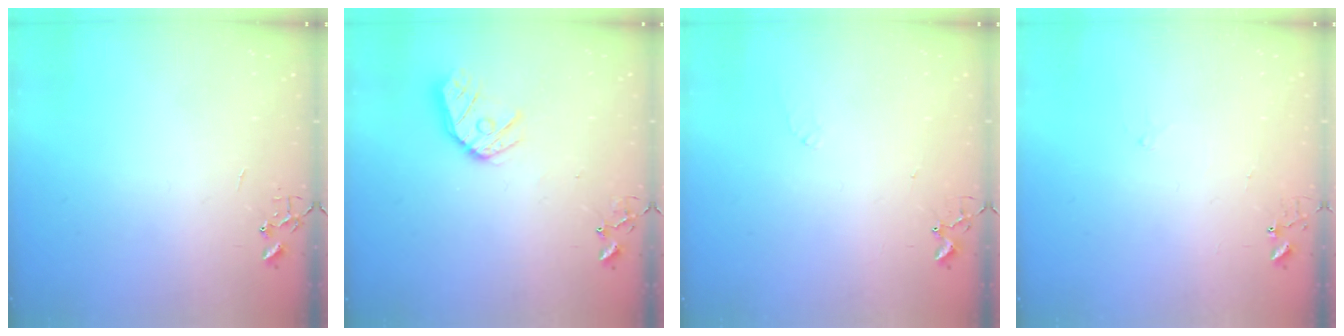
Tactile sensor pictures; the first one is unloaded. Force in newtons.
{"total": 12.6, "press": 12.5, "slide": 1.4}
{"total": 5.5, "press": 5.5, "slide": 0.8}
{"total": 4.7, "press": 4.6, "slide": 0.4}